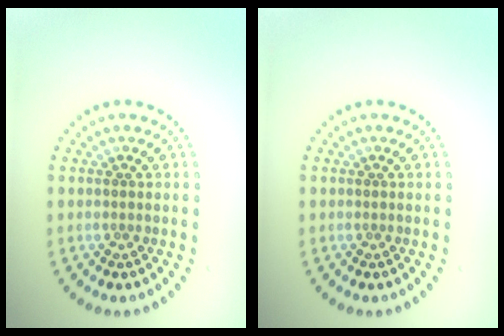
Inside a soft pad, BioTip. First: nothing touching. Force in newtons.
{"total": 0.0}